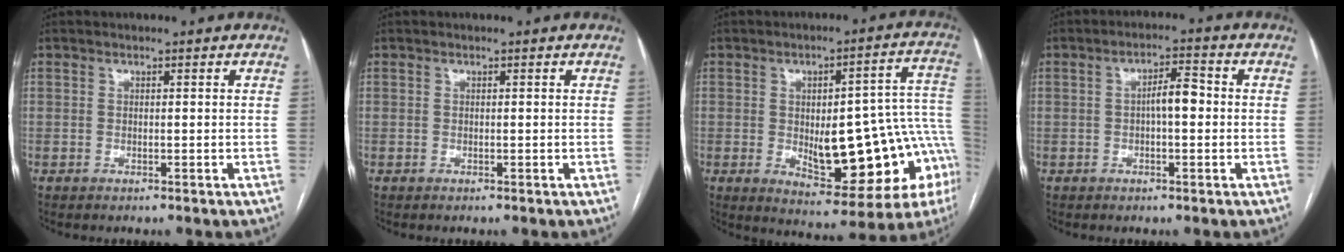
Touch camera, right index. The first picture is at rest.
{"total": 0.0}
{"total": 20.9, "force": [-4.0, 6.8, 19.4], "torque": [-0.175, 0.032, -0.027]}
{"total": 4.2, "force": [-0.2, 1.2, 4.1], "torque": [-0.066, 0.015, -0.004]}